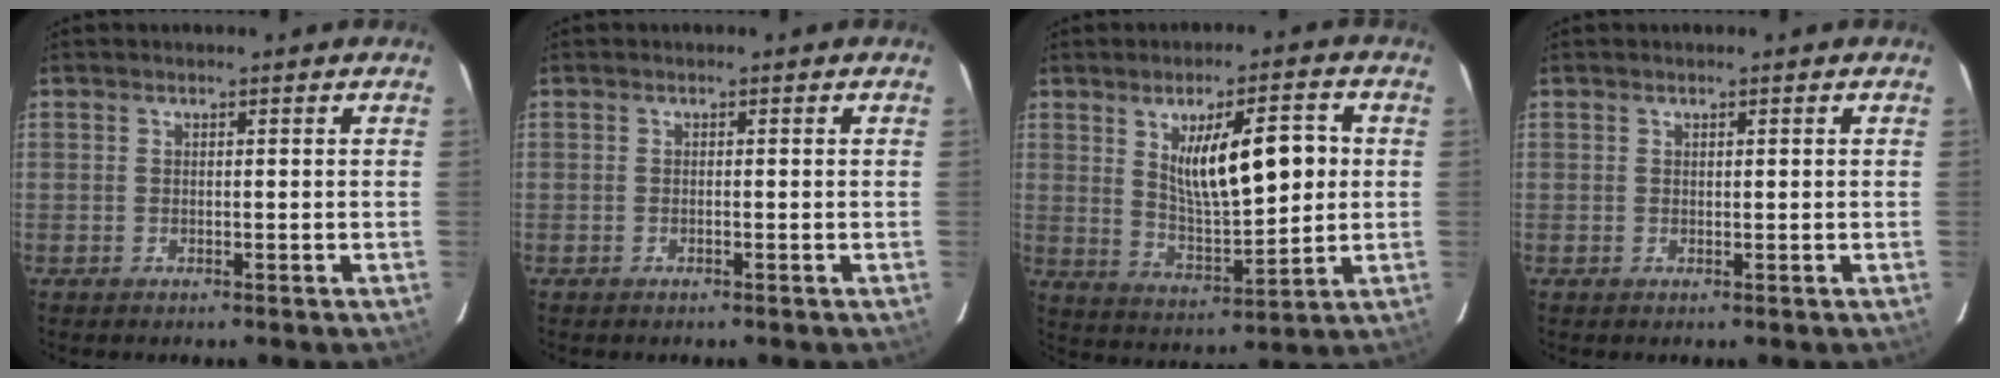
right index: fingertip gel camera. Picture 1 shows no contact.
{"total": 0.0}
{"total": 12.5, "force": [2.8, 3.3, 11.7], "torque": [-0.194, 0.004, 0.056]}
{"total": 0.0}